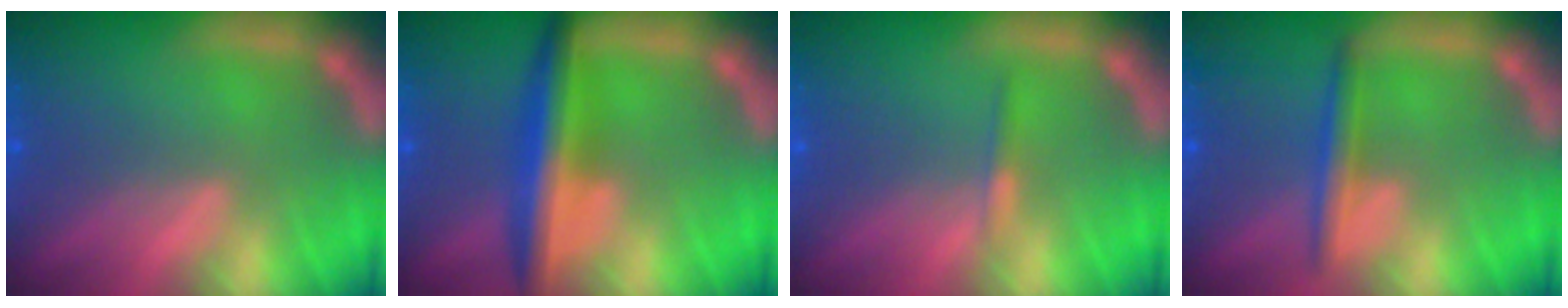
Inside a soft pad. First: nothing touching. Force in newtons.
{"total": 5.5}
{"total": 0.9}
{"total": 2.4}